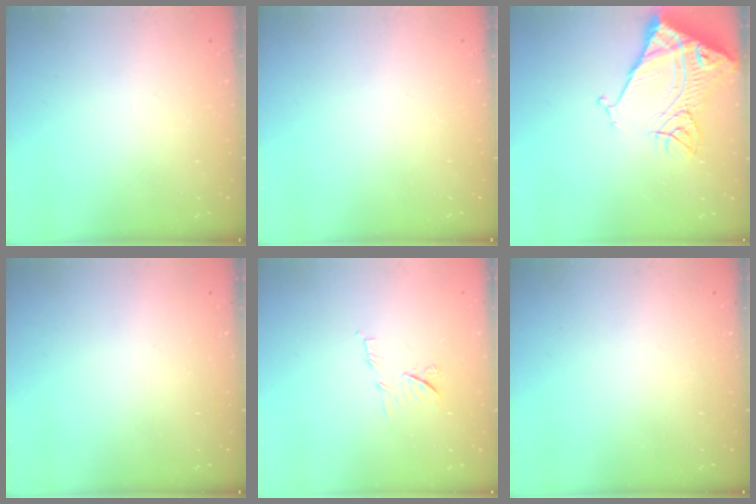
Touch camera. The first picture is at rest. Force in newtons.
{"total": 0.0}
{"total": 15.4, "press": 15.3, "slide": 1.8}
{"total": 0.0}
{"total": 6.2, "press": 6.2, "slide": 0.7}
{"total": 0.0}